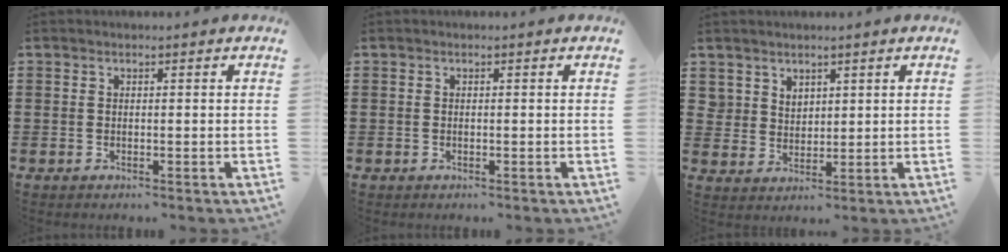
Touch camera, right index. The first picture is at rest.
{"total": 0.0}
{"total": 3.7, "force": [2.8, 2.4, 0.3], "torque": [-0.018, 0.003, 0.055]}